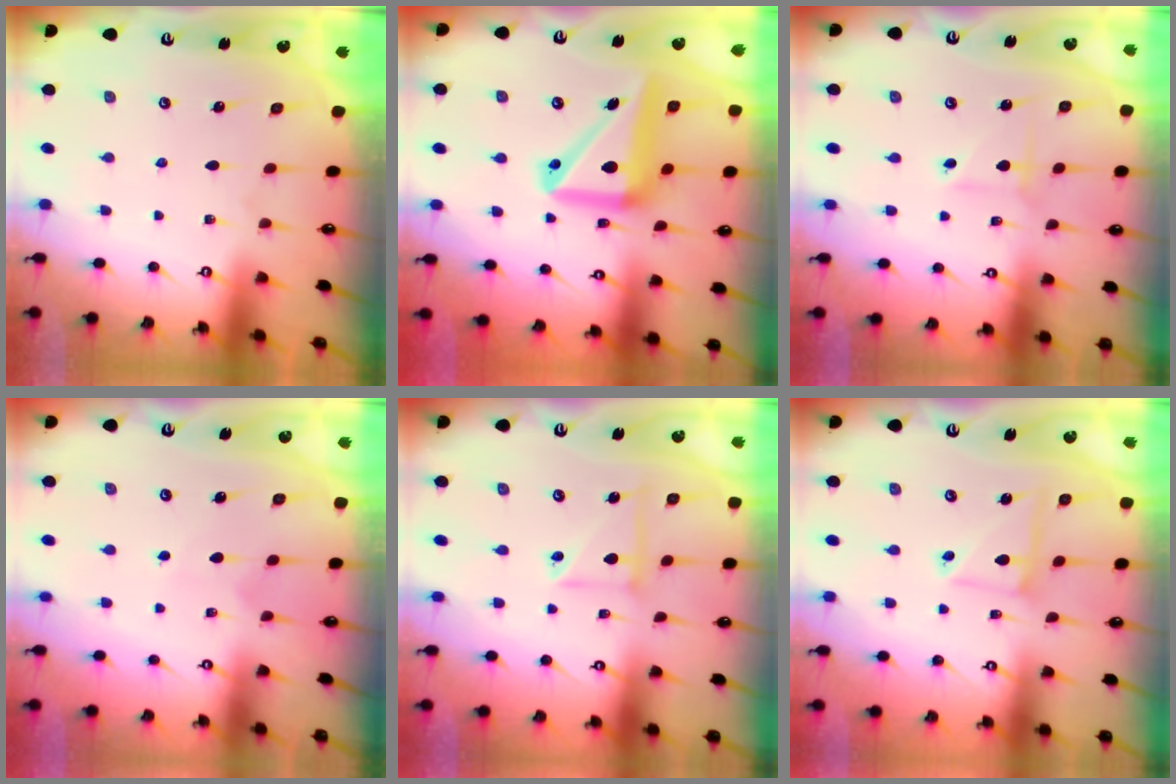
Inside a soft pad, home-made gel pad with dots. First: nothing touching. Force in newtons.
{"total": 15.5, "press": 15.4, "slide": 1.7}
{"total": 2.6, "press": 2.6, "slide": 0.0}
{"total": 3.9, "press": 3.9, "slide": 0.2}
{"total": 7.7, "press": 7.7, "slide": 0.6}
{"total": 7.7, "press": 7.7, "slide": 0.6}